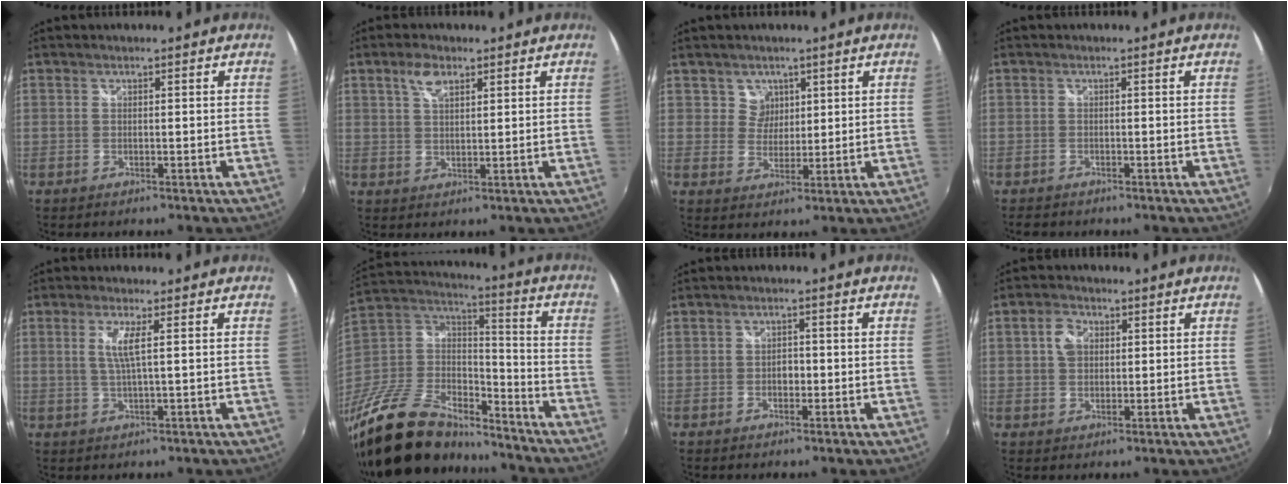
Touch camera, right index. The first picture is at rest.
{"total": 4.1, "force": [2.3, 1.9, 2.7], "torque": [-0.050, 0.007, 0.042]}
{"total": 3.9, "force": [2.2, 3.3, -0.1], "torque": [0.010, 0.012, 0.039]}
{"total": 2.0, "force": [-1.5, 1.3, 0.3], "torque": [-0.014, -0.001, -0.027]}
{"total": 3.6, "force": [0.8, -0.1, 3.5], "torque": [-0.072, -0.003, 0.017]}
{"total": 29.4, "force": [-21.8, 13.5, 14.4], "torque": [-0.319, 0.009, -0.364]}
{"total": 1.7, "force": [-0.3, 1.4, 1.0], "torque": [-0.016, 0.006, -0.006]}
{"total": 4.4, "force": [1.5, 3.3, 2.5], "torque": [-0.042, 0.016, 0.026]}